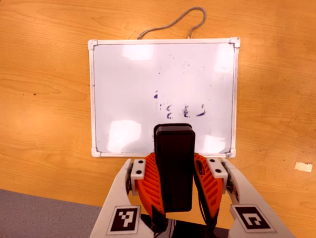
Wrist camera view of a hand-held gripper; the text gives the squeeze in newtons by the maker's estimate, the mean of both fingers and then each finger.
{"total": 8.2, "left": 7.1, "right": 9.3}